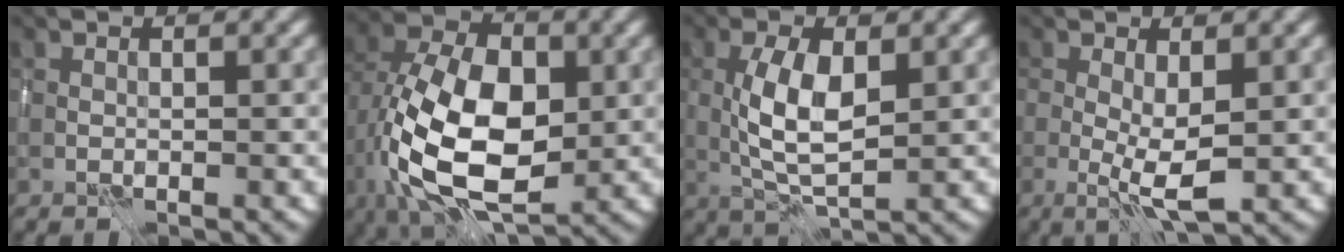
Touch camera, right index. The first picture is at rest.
{"total": 13.4, "force": [-2.4, 7.7, 10.6], "torque": [-0.202, -0.002, -0.047]}
{"total": 5.1, "force": [0.4, 2.1, 4.6], "torque": [-0.097, -0.002, 0.008]}
{"total": 3.4, "force": [-0.4, 0.7, 3.3], "torque": [-0.061, -0.011, -0.009]}